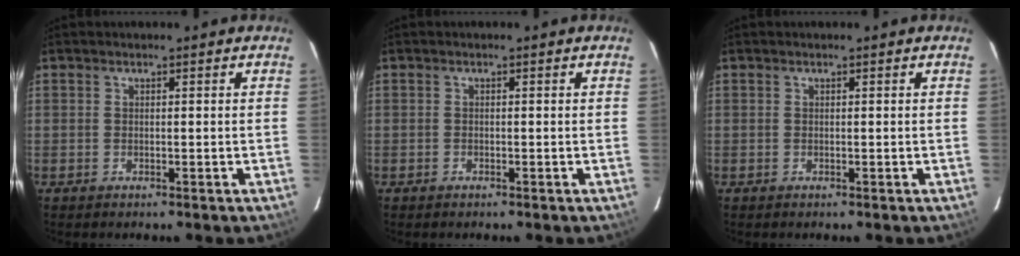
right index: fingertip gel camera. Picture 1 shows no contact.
{"total": 0.6, "force": [-0.4, 0.4, 0.3], "torque": [-0.010, 0.000, -0.005]}
{"total": 0.0}